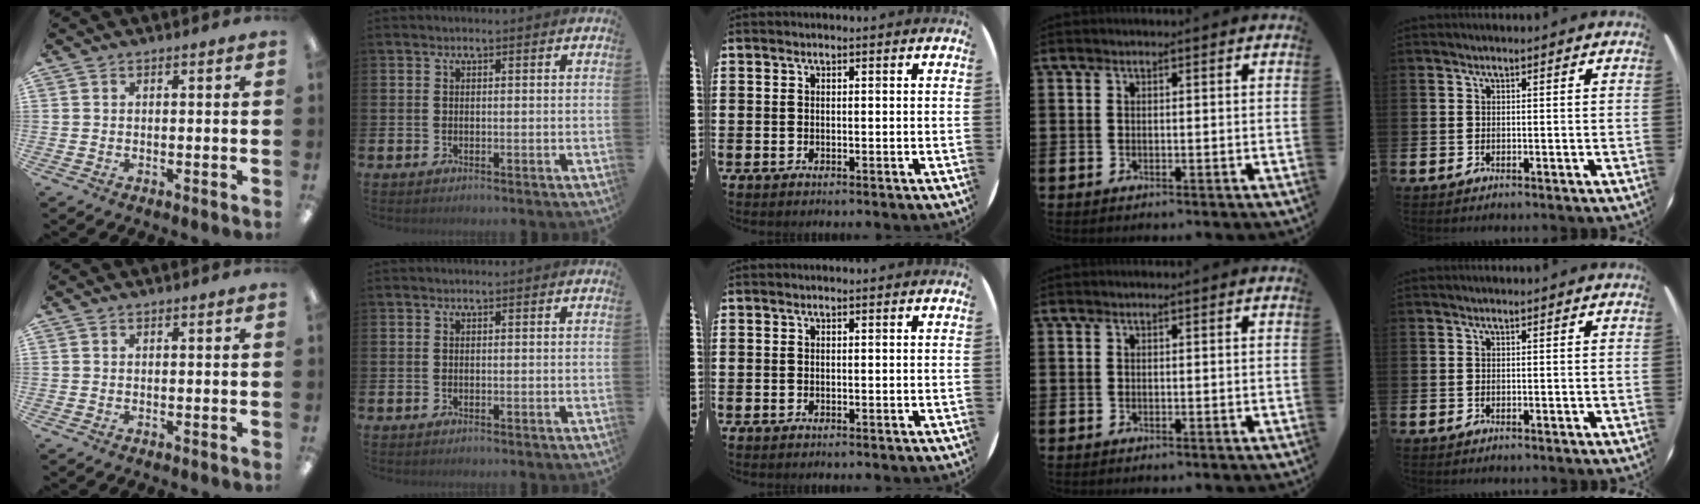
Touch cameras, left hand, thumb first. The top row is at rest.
{}